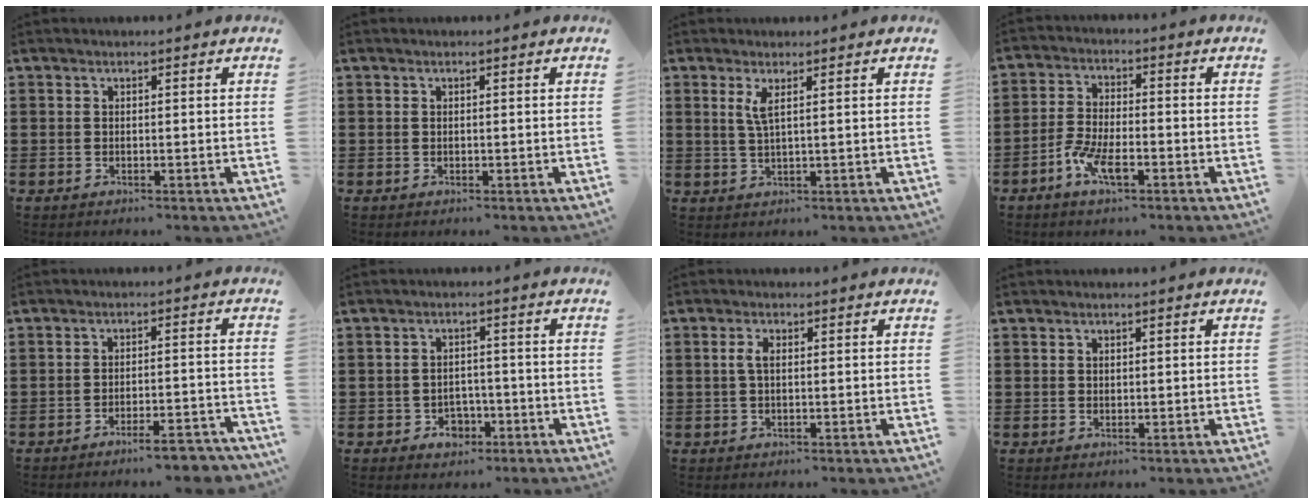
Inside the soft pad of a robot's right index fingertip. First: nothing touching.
{"total": 0.0}
{"total": 2.6, "force": [1.1, 0.2, 2.4], "torque": [-0.051, -0.001, 0.017]}
{"total": 5.9, "force": [-3.3, 2.0, 4.5], "torque": [-0.105, -0.003, -0.066]}
{"total": 4.7, "force": [-4.1, 0.0, 2.3], "torque": [-0.036, -0.007, -0.074]}
{"total": 3.0, "force": [-1.8, 2.1, 1.2], "torque": [-0.026, 0.003, -0.037]}
{"total": 2.4, "force": [0.2, 1.1, 2.1], "torque": [-0.044, 0.006, 0.002]}
{"total": 0.7, "force": [0.3, 0.6, 0.2], "torque": [-0.006, 0.003, 0.007]}